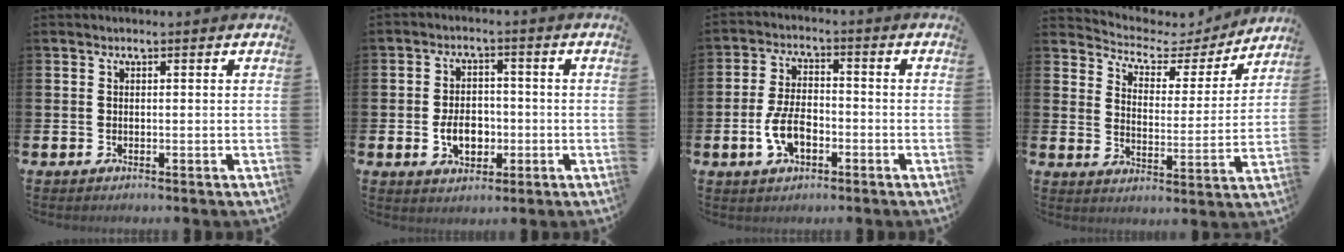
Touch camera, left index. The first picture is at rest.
{"total": 4.9, "force": [-1.2, 3.5, 3.3], "torque": [-0.045, 0.000, -0.026]}
{"total": 6.1, "force": [-2.2, 3.3, 4.7], "torque": [-0.090, 0.007, -0.042]}
{"total": 5.0, "force": [4.3, 2.2, 1.1], "torque": [-0.052, -0.032, 0.067]}